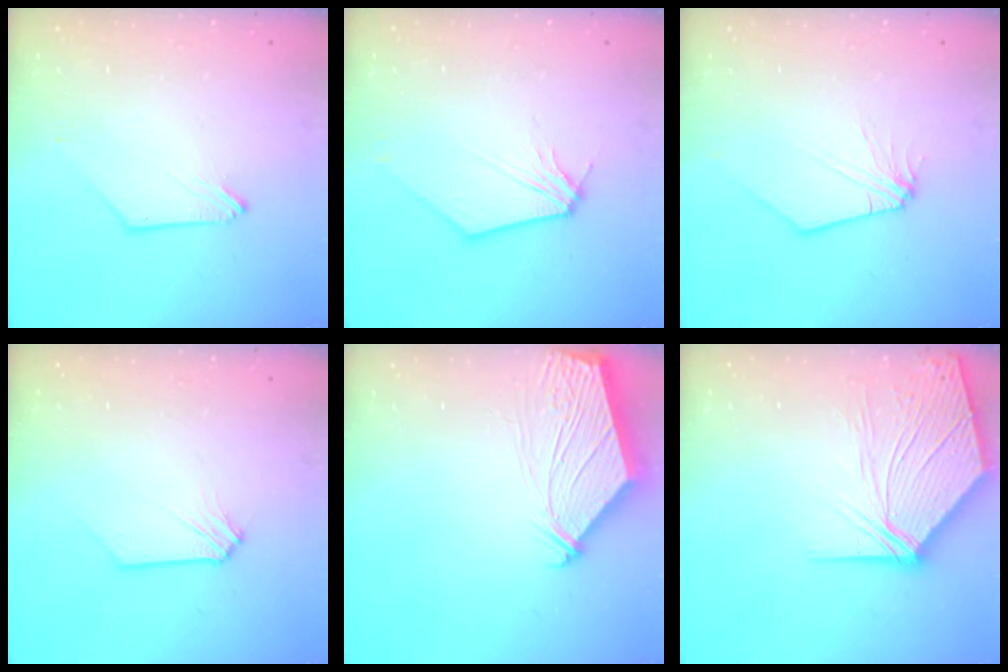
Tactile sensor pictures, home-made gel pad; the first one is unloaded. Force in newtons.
{"total": 1.9, "press": 1.9, "slide": 0.2}
{"total": 0.0}
{"total": 0.0}
{"total": 9.7, "press": 9.5, "slide": 1.8}
{"total": 16.2, "press": 16.0, "slide": 2.6}